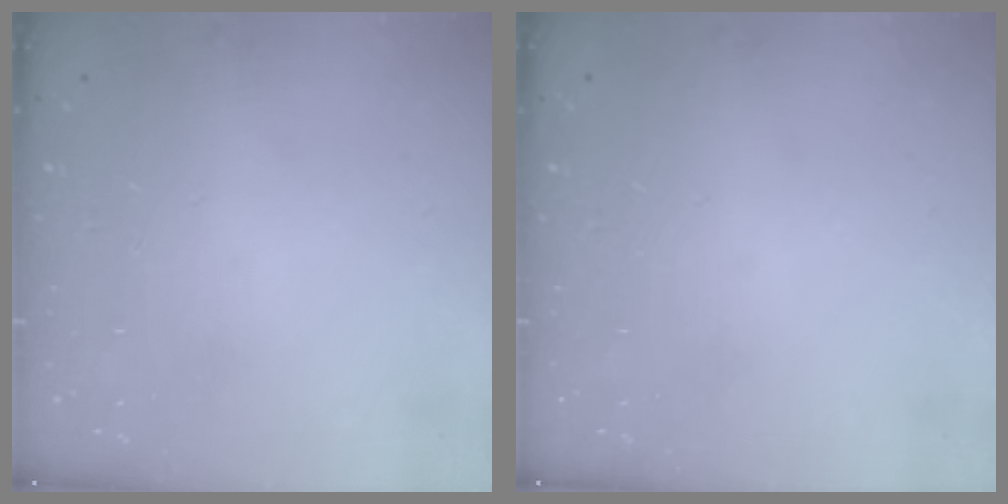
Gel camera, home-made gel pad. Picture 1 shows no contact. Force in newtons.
{"total": 0.0}